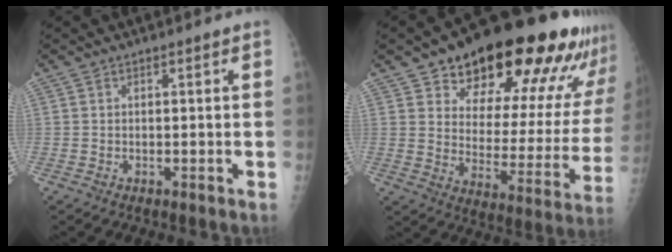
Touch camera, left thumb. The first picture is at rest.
{"total": 27.2, "force": [17.7, 11.6, 17.0], "torque": [-0.203, -0.060, 0.247]}